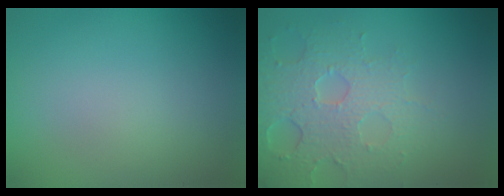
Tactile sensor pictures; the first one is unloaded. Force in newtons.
{"total": 4.2, "press": 4.1, "slide": 0.9}